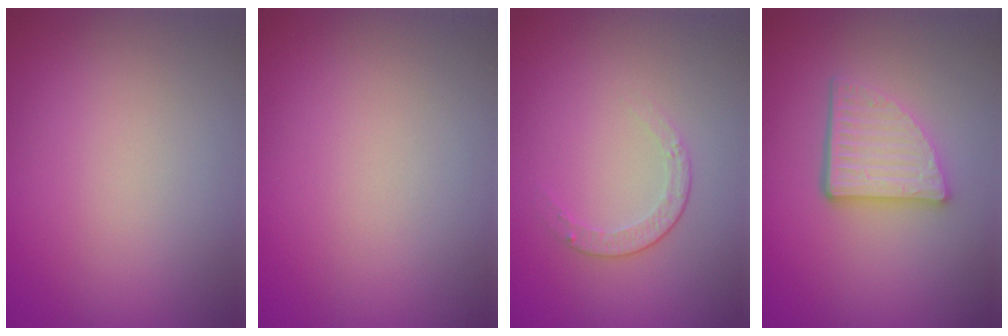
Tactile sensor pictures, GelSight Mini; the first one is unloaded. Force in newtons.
{"total": 0.0}
{"total": 1.6, "press": 1.2, "slide": 1.1}
{"total": 4.5, "press": 3.4, "slide": 3.0}